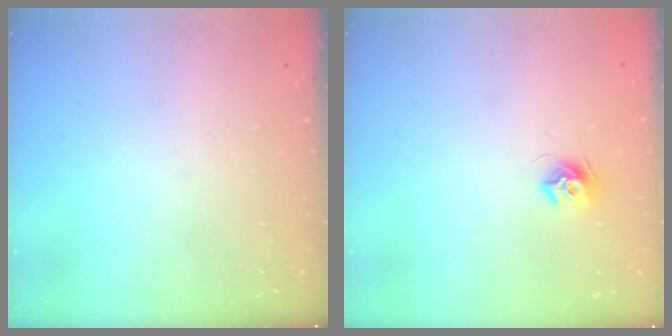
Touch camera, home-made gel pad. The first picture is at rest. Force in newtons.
{"total": 7.6, "press": 7.6, "slide": 0.2}